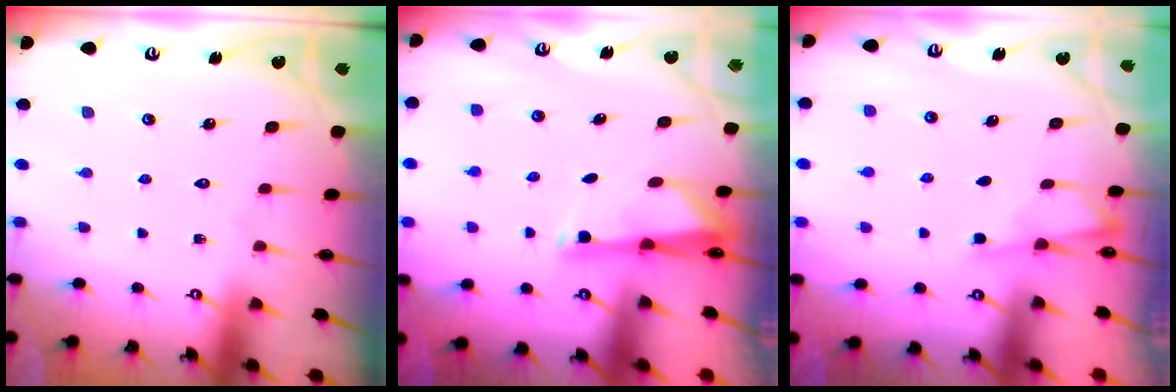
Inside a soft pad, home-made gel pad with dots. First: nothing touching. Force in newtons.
{"total": 2.9, "press": 2.9, "slide": 0.6}
{"total": 2.4, "press": 2.3, "slide": 0.5}